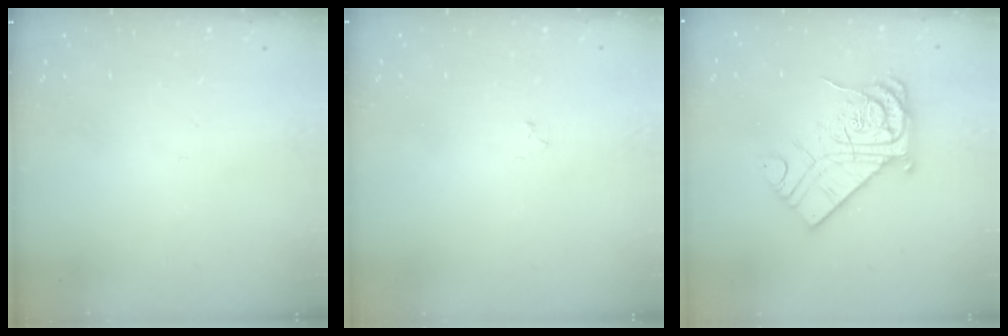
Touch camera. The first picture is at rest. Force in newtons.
{"total": 2.2, "press": 2.1, "slide": 0.3}
{"total": 16.8, "press": 16.7, "slide": 1.7}